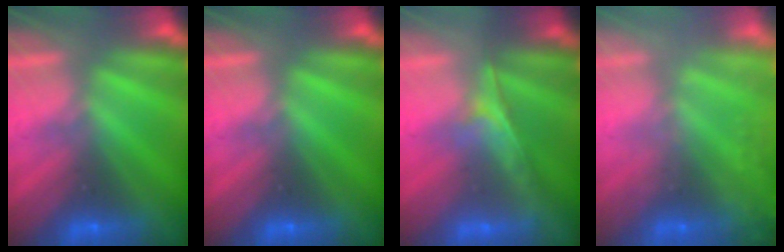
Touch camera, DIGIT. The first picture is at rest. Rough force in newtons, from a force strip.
{"total": 0.0}
{"total": 1.9}
{"total": 6.5}